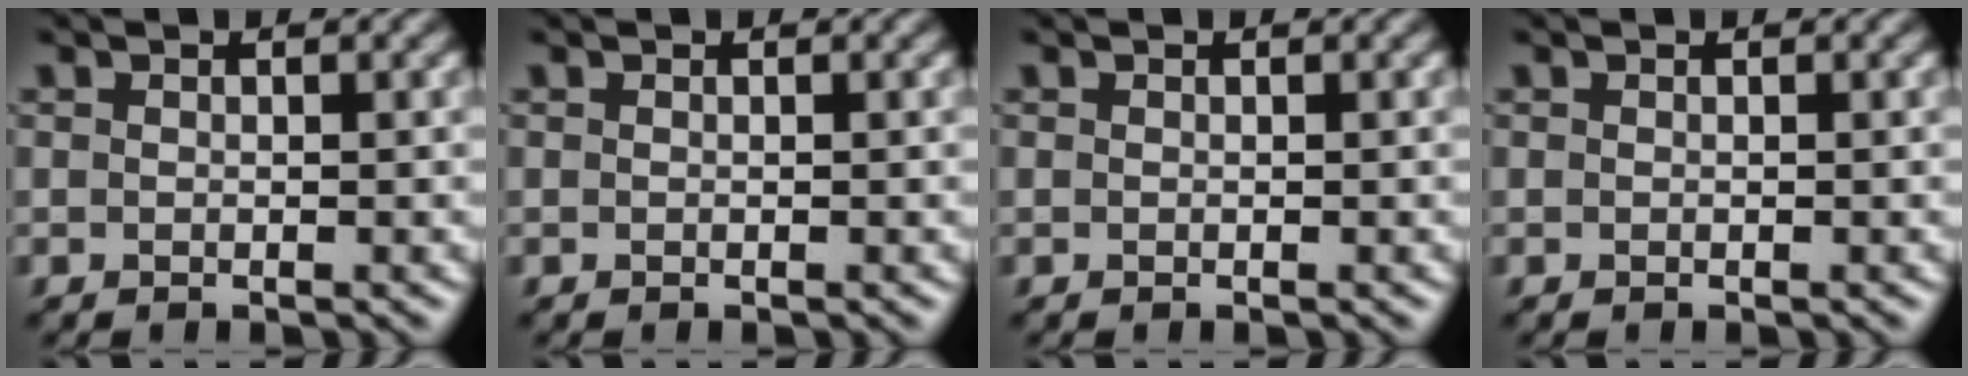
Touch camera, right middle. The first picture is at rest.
{"total": 0.0}
{"total": 0.0}
{"total": 0.0}